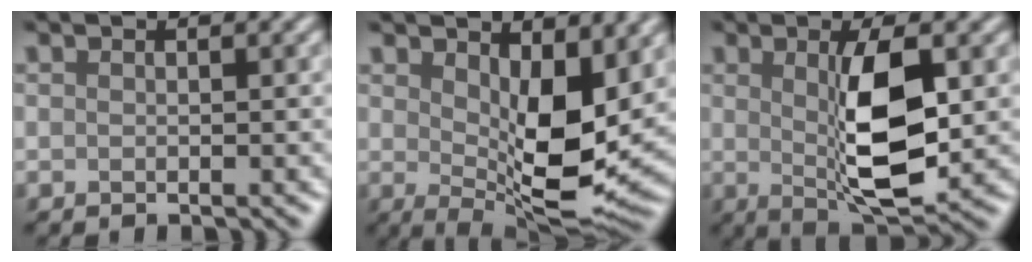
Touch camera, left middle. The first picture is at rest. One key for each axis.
{"total": 8.9, "fx": 1.3, "fy": 3.4, "fz": 8.1, "tx": -0.134, "ty": -0.014, "tz": 0.033}
{"total": 6.6, "fx": 0.1, "fy": 1.8, "fz": 6.4, "tx": -0.113, "ty": -0.007, "tz": 0.012}